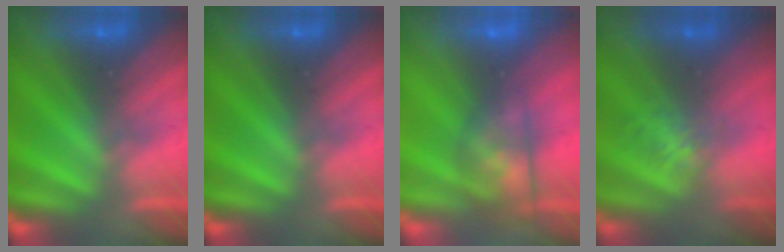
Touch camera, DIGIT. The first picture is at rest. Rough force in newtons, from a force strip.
{"total": 0.0}
{"total": 5.8}
{"total": 1.4}